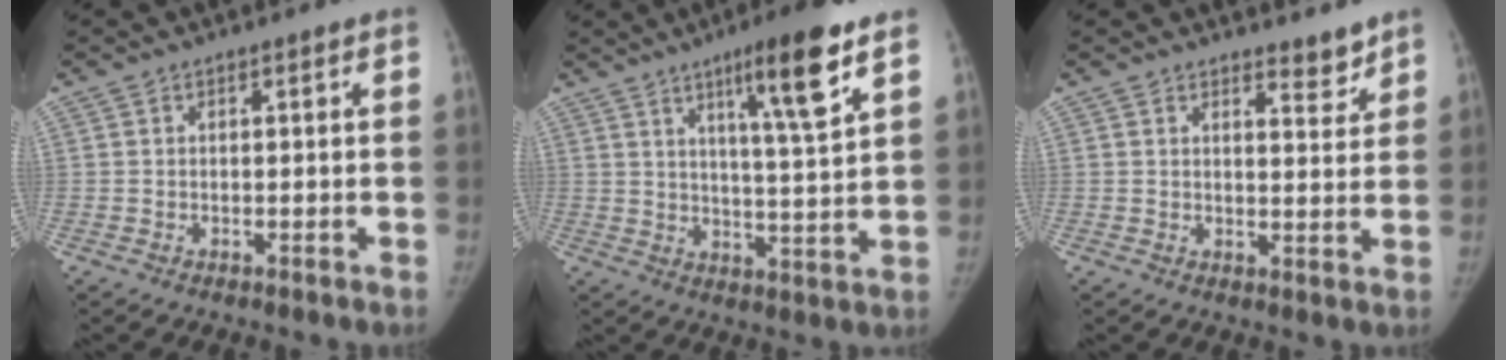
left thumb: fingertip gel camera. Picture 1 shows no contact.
{"total": 12.2, "force": [6.9, 1.1, 10.0], "torque": [-0.153, -0.036, 0.106]}
{"total": 3.6, "force": [3.2, 1.2, 1.2], "torque": [0.000, -0.027, 0.045]}